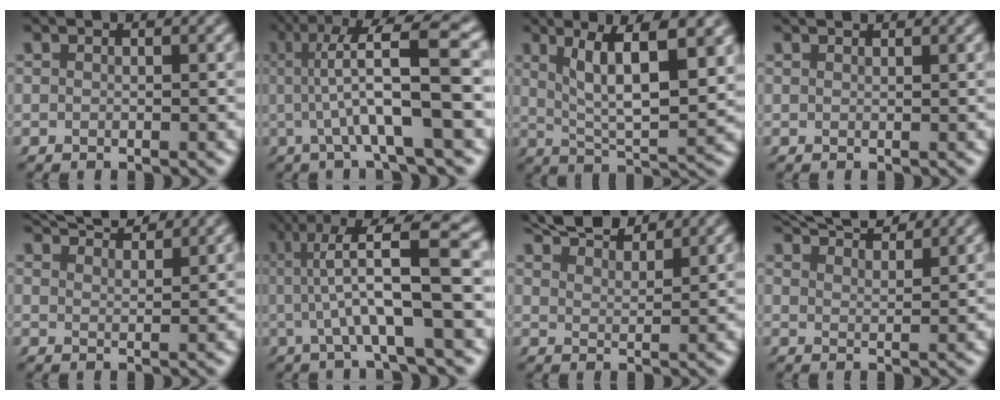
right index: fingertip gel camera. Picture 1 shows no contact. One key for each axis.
{"total": 8.5, "fx": 2.1, "fy": 1.8, "fz": 8.0, "tx": -0.124, "ty": 0.024, "tz": 0.022}
{"total": 7.0, "fx": 2.8, "fy": 2.2, "fz": 6.1, "tx": -0.102, "ty": -0.005, "tz": 0.052}
{"total": 0.5, "fx": 0.5, "fy": 0.0, "fz": 0.0, "tx": 0.006, "ty": -0.004, "tz": 0.012}
{"total": 4.7, "fx": 4.4, "fy": 0.5, "fz": 1.5, "tx": -0.020, "ty": 0.007, "tz": 0.073}
{"total": 8.9, "fx": 2.3, "fy": 2.3, "fz": 8.3, "tx": -0.122, "ty": 0.024, "tz": 0.026}
{"total": 5.1, "fx": 4.6, "fy": 1.1, "fz": 2.0, "tx": -0.037, "ty": 0.004, "tz": 0.077}
{"total": 5.2, "fx": 4.8, "fy": 0.7, "fz": 1.8, "tx": -0.028, "ty": 0.008, "tz": 0.080}